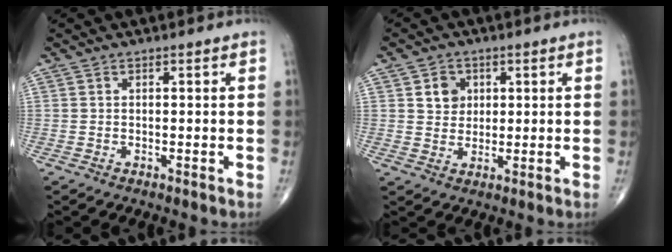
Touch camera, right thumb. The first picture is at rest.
{"total": 4.5, "force": [1.4, 3.9, 1.8], "torque": [-0.006, -0.005, 0.023]}